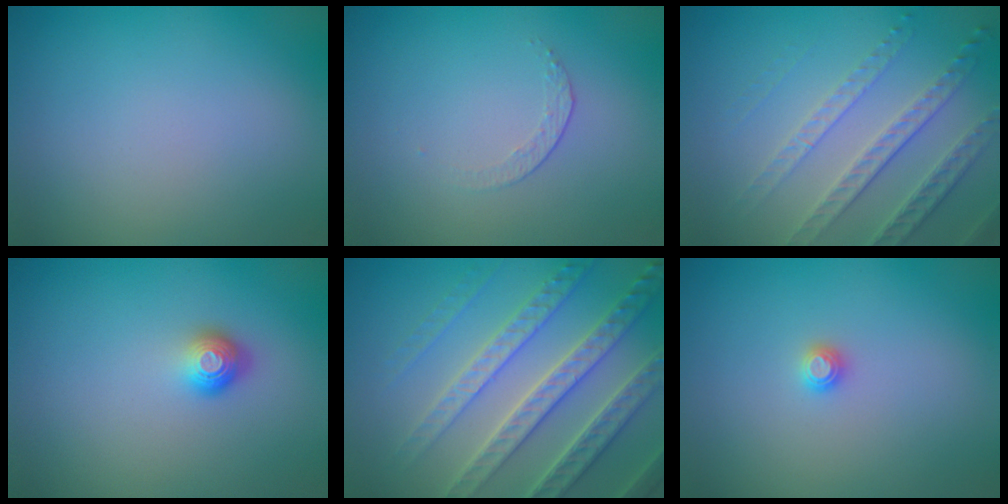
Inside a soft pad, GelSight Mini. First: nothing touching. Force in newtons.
{"total": 1.2, "press": 0.5, "slide": 1.1}
{"total": 3.8, "press": 3.4, "slide": 1.5}
{"total": 1.7, "press": 1.3, "slide": 1.2}
{"total": 7.0, "press": 6.8, "slide": 1.7}
{"total": 0.8, "press": 0.8, "slide": 0.1}